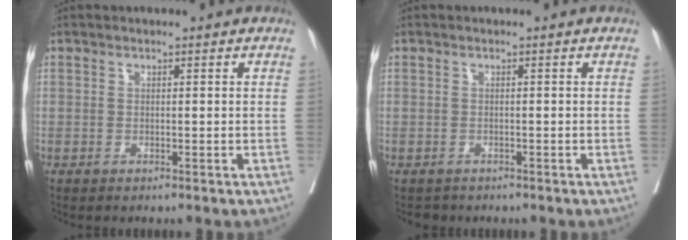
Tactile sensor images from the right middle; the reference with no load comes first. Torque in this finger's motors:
{"motor_torque": [-0.14, 0.04, -0.01, 0.01]}